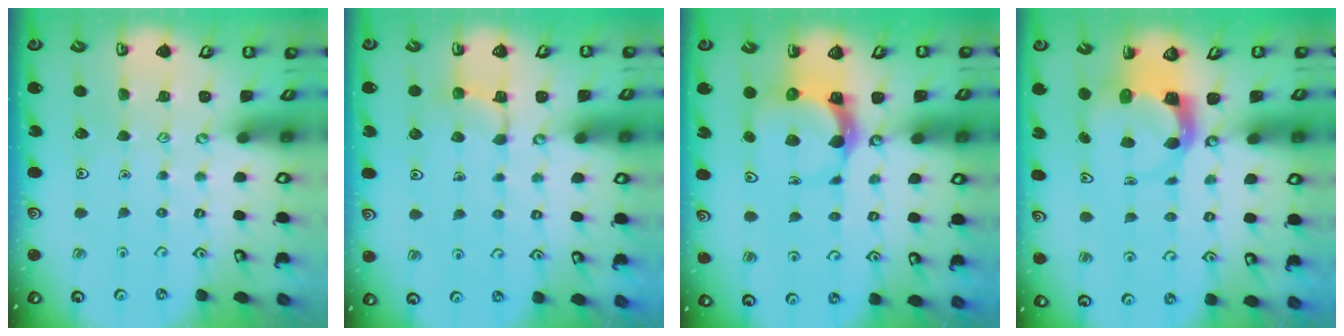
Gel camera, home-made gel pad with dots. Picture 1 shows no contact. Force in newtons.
{"total": 3.8, "press": 3.7, "slide": 0.8}
{"total": 5.1, "press": 5.0, "slide": 0.7}
{"total": 3.9, "press": 3.8, "slide": 0.6}